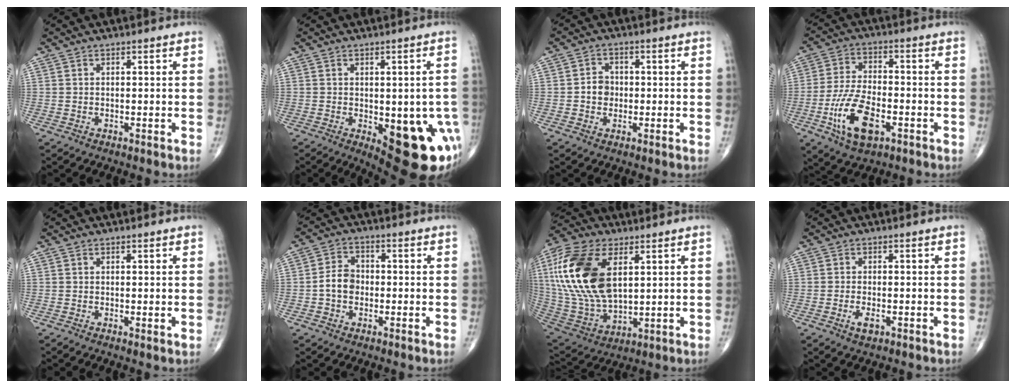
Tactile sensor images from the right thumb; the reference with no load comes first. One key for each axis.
{"total": 17.2, "fx": -5.5, "fy": 7.1, "fz": 14.7, "tx": -0.125, "ty": 0.000, "tz": -0.048}
{"total": 3.8, "fx": -0.4, "fy": 3.3, "fz": 1.8, "tx": -0.013, "ty": 0.008, "tz": -0.012}
{"total": 12.5, "fx": -4.7, "fy": 6.1, "fz": 9.9, "tx": -0.190, "ty": 0.013, "tz": -0.084}
{"total": 0.8, "fx": -0.1, "fy": 0.3, "fz": 0.8, "tx": -0.013, "ty": -0.004, "tz": -0.004}
{"total": 5.3, "fx": -0.9, "fy": 4.1, "fz": 3.2, "tx": -0.045, "ty": 0.018, "tz": -0.025}
{"total": 23.1, "fx": 6.0, "fy": 12.8, "fz": 18.3, "tx": -0.387, "ty": -0.020, "tz": 0.113}
{"total": 2.6, "fx": -1.1, "fy": 1.2, "fz": 2.1, "tx": -0.038, "ty": -0.001, "tz": -0.019}